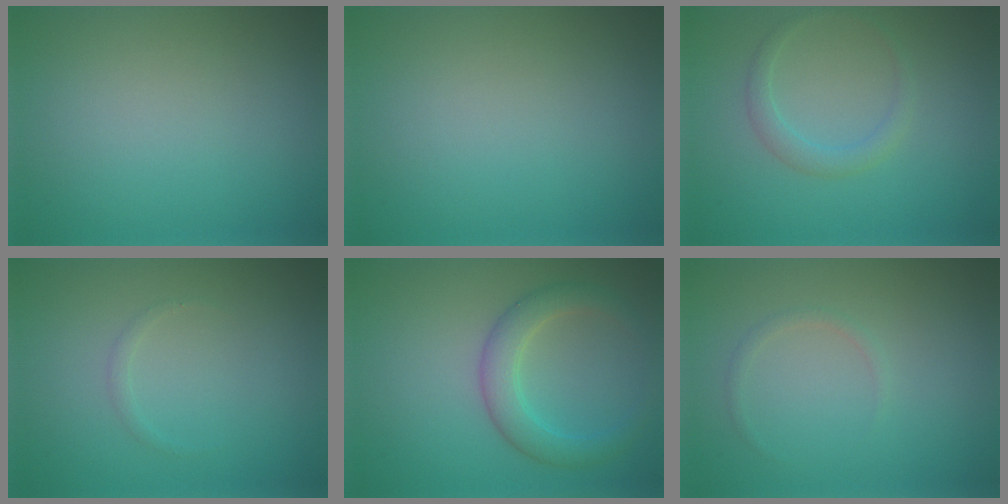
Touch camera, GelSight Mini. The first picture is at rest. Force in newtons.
{"total": 0.0}
{"total": 1.6, "press": 1.6, "slide": 0.1}
{"total": 0.5, "press": 0.5, "slide": 0.0}
{"total": 3.4, "press": 3.4, "slide": 0.1}
{"total": 0.7, "press": 0.7, "slide": 0.0}